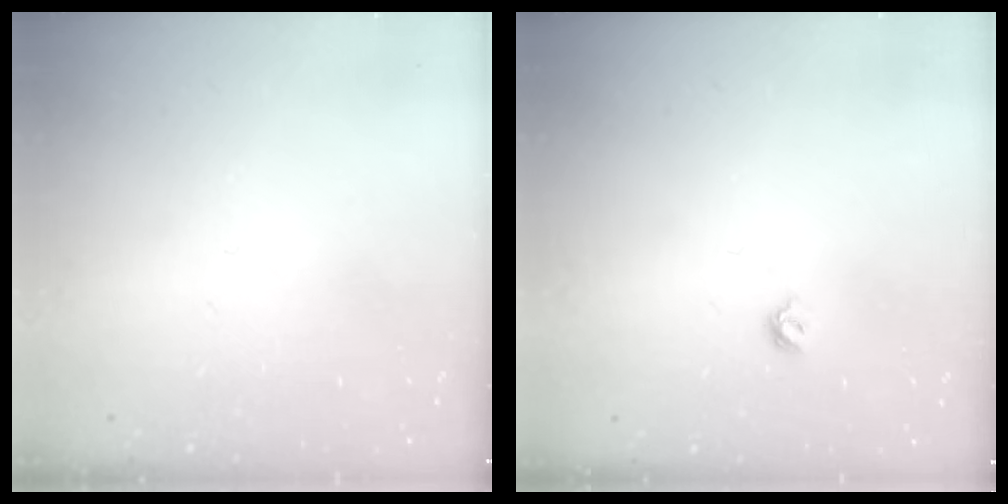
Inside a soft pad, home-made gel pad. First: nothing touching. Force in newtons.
{"total": 4.8, "press": 4.8, "slide": 0.8}